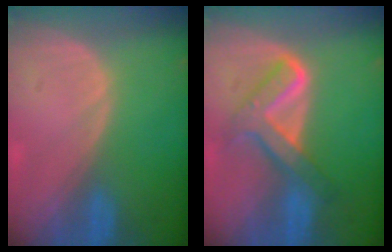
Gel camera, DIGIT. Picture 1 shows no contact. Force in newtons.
{"total": 6.9, "press": 6.8, "slide": 0.7}